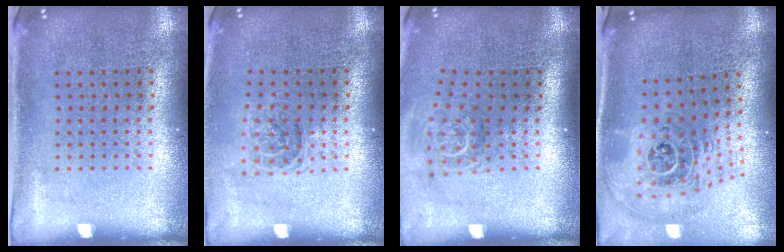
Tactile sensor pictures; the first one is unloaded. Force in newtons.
{"total": 1.2, "press": 1.0, "slide": 0.6}
{"total": 1.7, "press": 1.2, "slide": 1.2}
{"total": 2.1, "press": 1.6, "slide": 1.4}